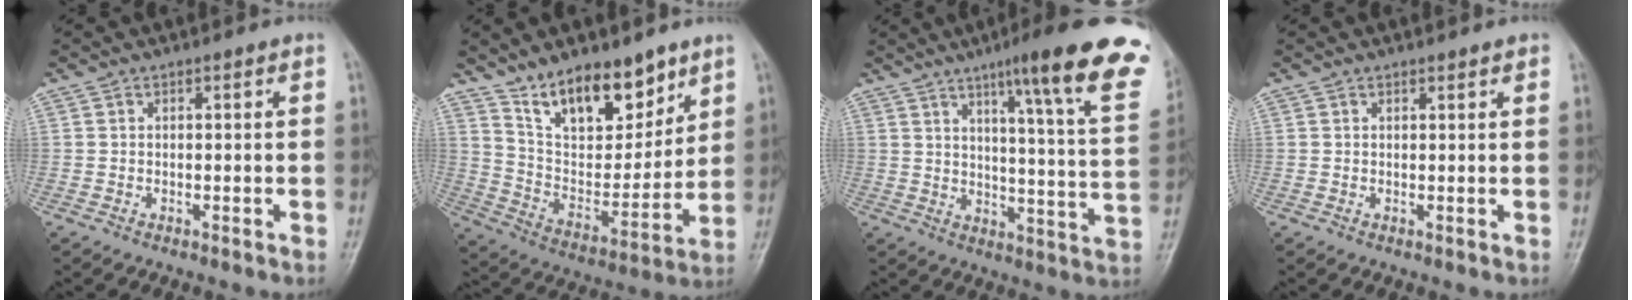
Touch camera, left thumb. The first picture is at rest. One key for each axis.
{"total": 16.7, "fx": 11.7, "fy": 7.5, "fz": 9.2, "tx": -0.094, "ty": -0.073, "tz": 0.214}
{"total": 22.5, "fx": 13.7, "fy": 2.8, "fz": 17.6, "tx": -0.216, "ty": -0.053, "tz": 0.173}
{"total": 1.1, "fx": 1.0, "fy": 0.3, "fz": 0.5, "tx": -0.002, "ty": -0.002, "tz": 0.011}